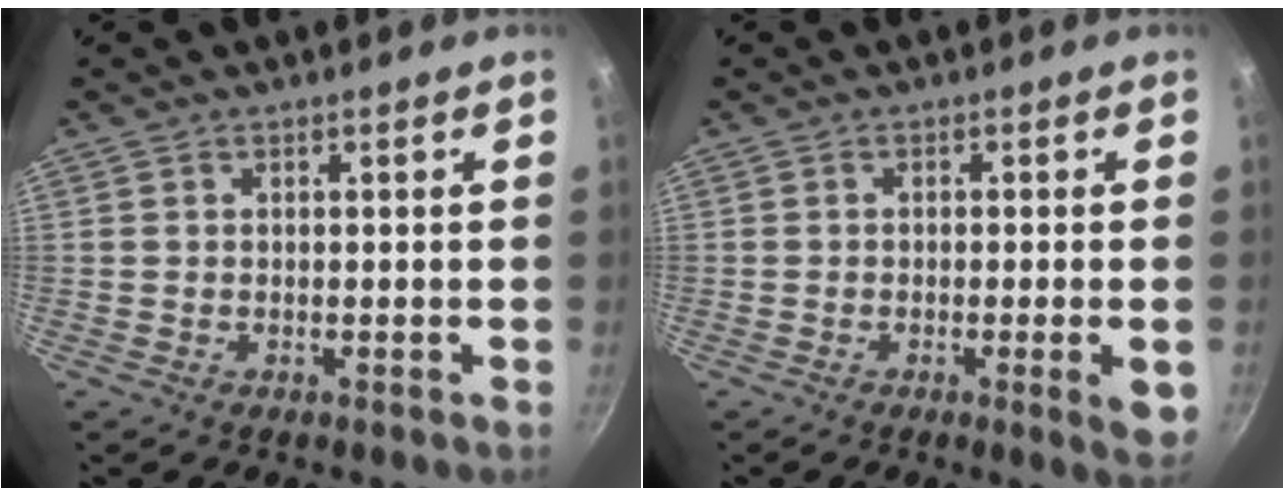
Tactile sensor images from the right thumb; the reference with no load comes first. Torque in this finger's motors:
{"motor_torque": [0.30, -0.42, 0.06, 0.59, -0.01]}